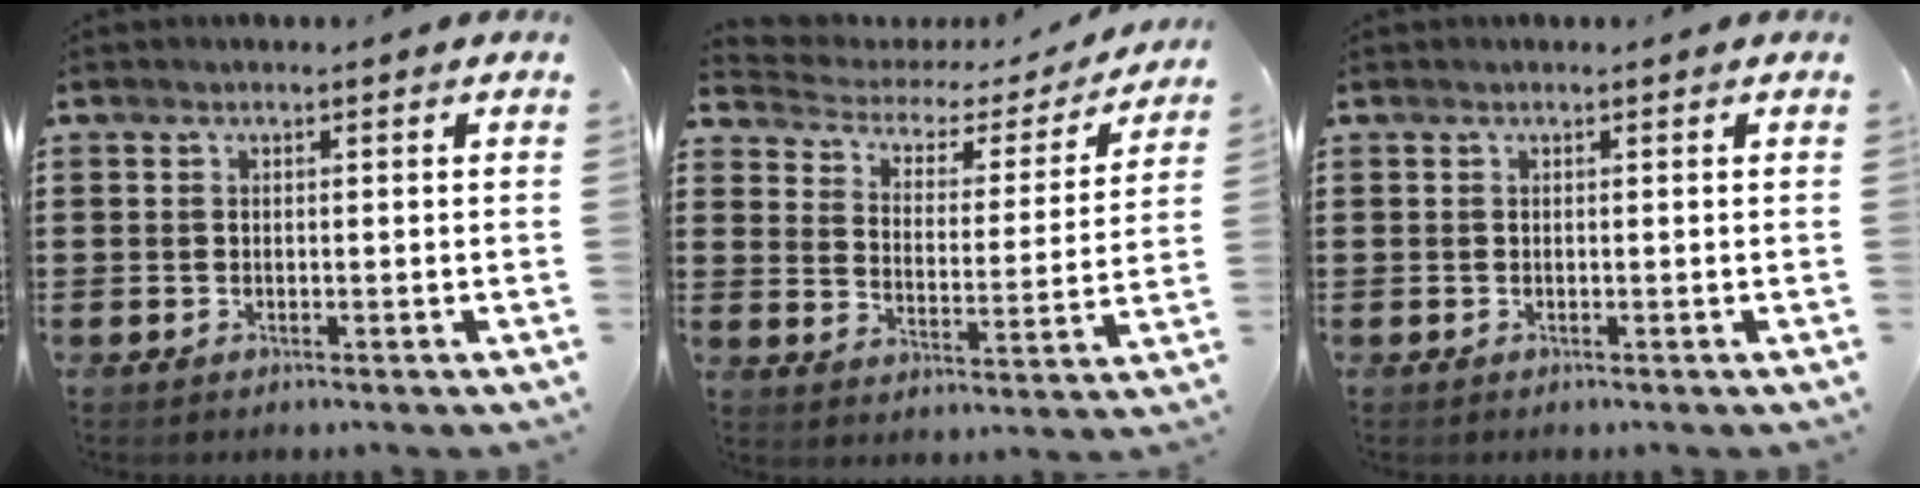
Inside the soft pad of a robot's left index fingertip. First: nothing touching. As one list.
[{"total": 3.2, "force": [2.3, 1.8, 1.2], "torque": [-0.043, -0.015, 0.030]}, {"total": 0.0}]